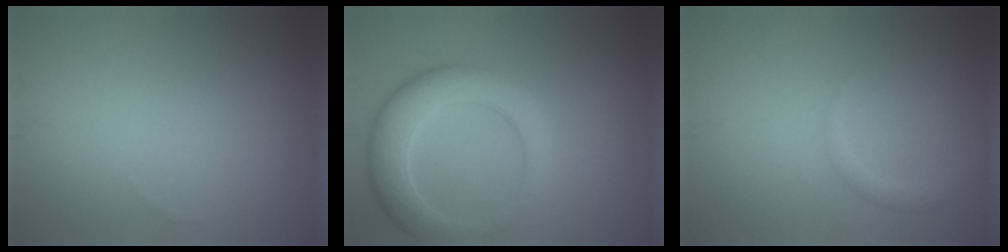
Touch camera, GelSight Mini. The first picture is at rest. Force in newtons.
{"total": 5.8, "press": 5.8, "slide": 0.2}
{"total": 1.2, "press": 1.2, "slide": 0.1}